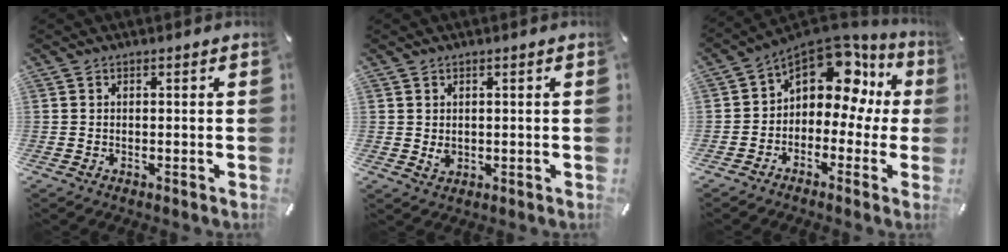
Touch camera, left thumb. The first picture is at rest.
{"total": 2.0, "force": [0.5, 1.7, 1.0], "torque": [-0.010, -0.001, 0.009]}
{"total": 13.7, "force": [5.5, 9.1, 8.7], "torque": [-0.127, -0.036, 0.095]}